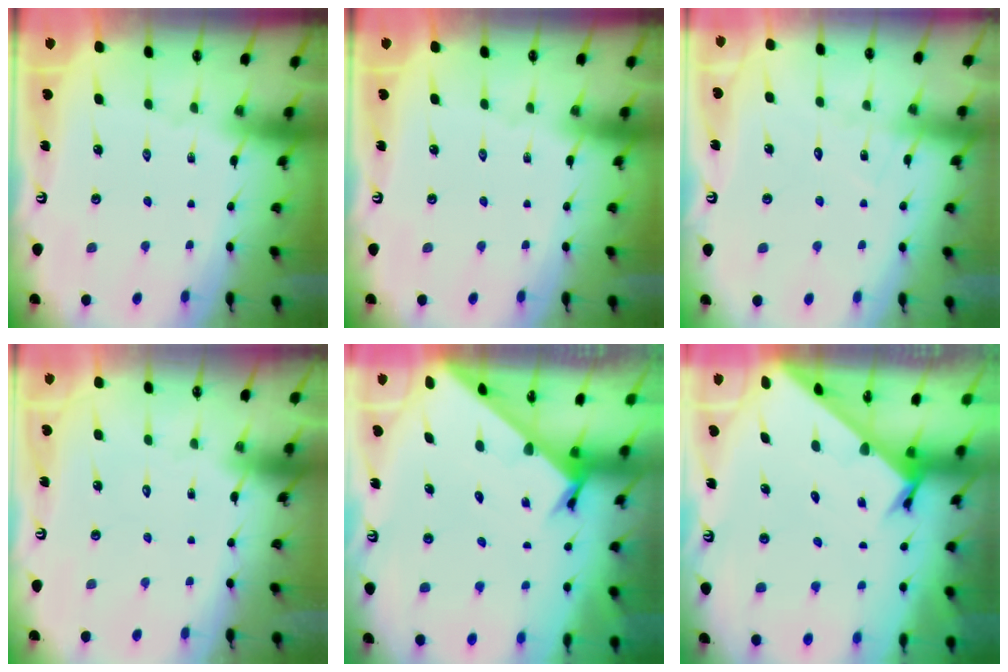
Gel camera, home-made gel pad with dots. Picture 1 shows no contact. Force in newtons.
{"total": 0.0}
{"total": 7.5, "press": 7.5, "slide": 0.5}
{"total": 1.6, "press": 1.6, "slide": 0.1}
{"total": 2.2, "press": 2.2, "slide": 0.2}
{"total": 2.2, "press": 2.2, "slide": 0.2}